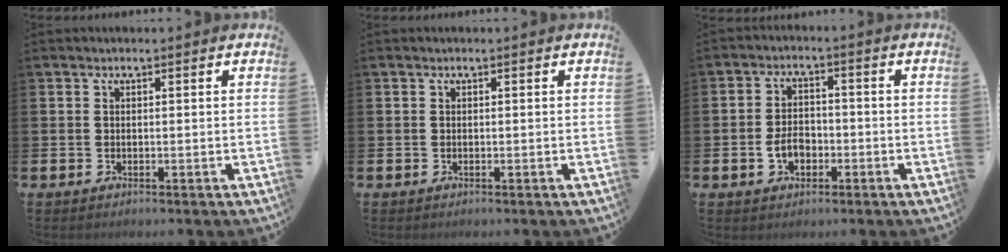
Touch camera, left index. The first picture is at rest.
{"total": 0.0}
{"total": 3.8, "force": [-1.2, 2.7, 2.4], "torque": [-0.042, 0.003, -0.025]}